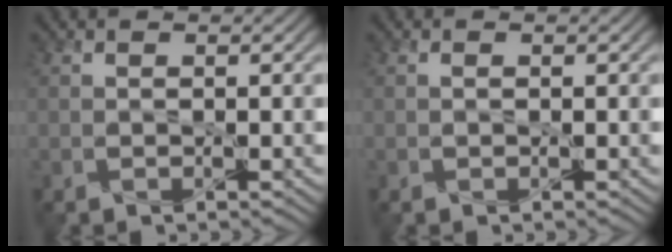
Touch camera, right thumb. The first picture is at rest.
{"total": 0.0}